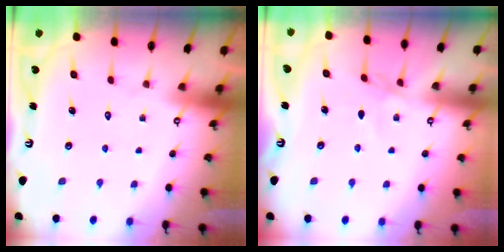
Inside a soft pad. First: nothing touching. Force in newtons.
{"total": 2.2, "press": 2.1, "slide": 0.3}